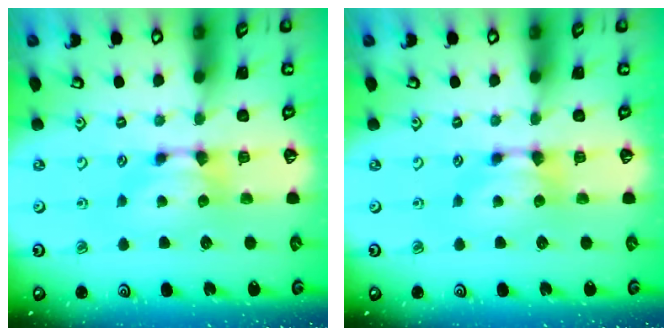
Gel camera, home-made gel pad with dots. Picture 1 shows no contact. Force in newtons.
{"total": 0.0}